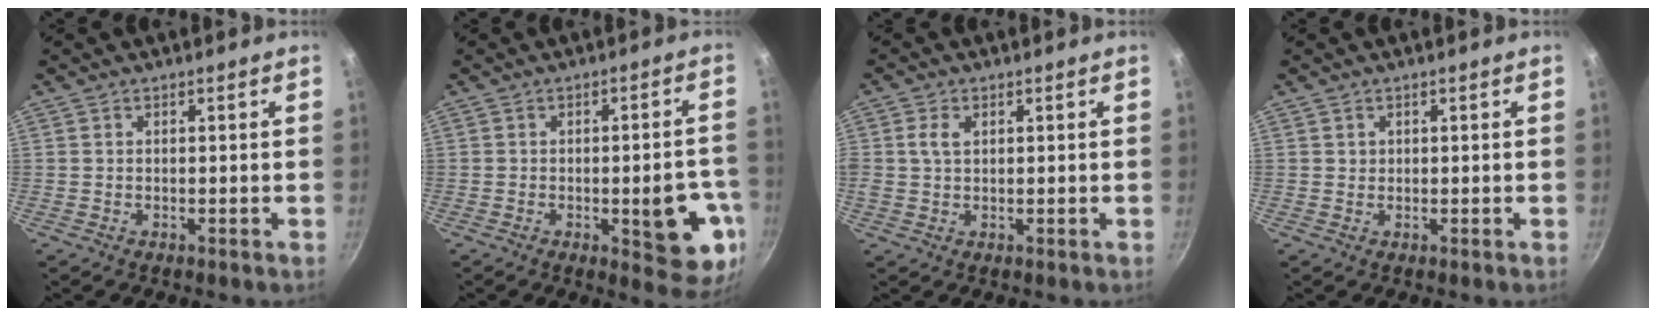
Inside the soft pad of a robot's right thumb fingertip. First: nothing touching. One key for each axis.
{"total": 11.3, "fx": -3.1, "fy": 4.9, "fz": 9.7, "tx": -0.074, "ty": 0.010, "tz": -0.036}
{"total": 3.2, "fx": 0.8, "fy": 2.1, "fz": 2.2, "tx": -0.039, "ty": 0.003, "tz": 0.015}
{"total": 0.7, "fx": 0.3, "fy": 0.7, "fz": 0.1, "tx": 0.004, "ty": 0.002, "tz": 0.003}